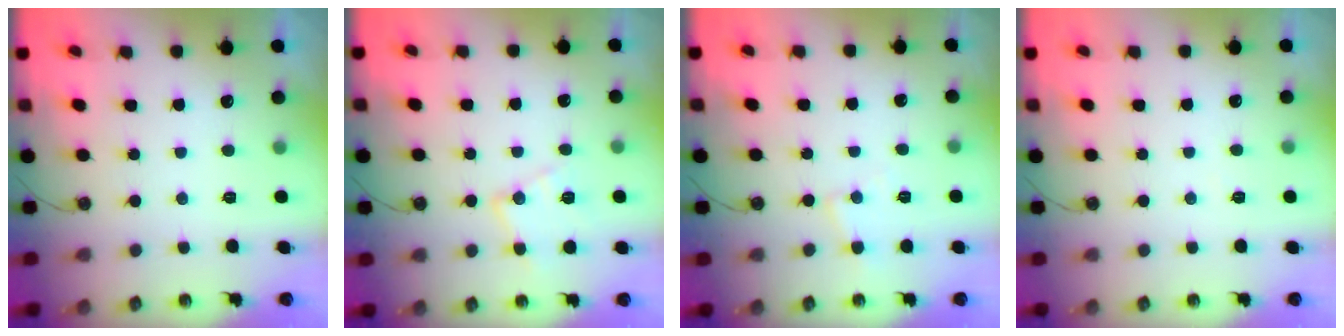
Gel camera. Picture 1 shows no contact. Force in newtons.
{"total": 12.5, "press": 12.5, "slide": 0.9}
{"total": 5.7, "press": 5.7, "slide": 0.4}
{"total": 2.1, "press": 2.1, "slide": 0.5}